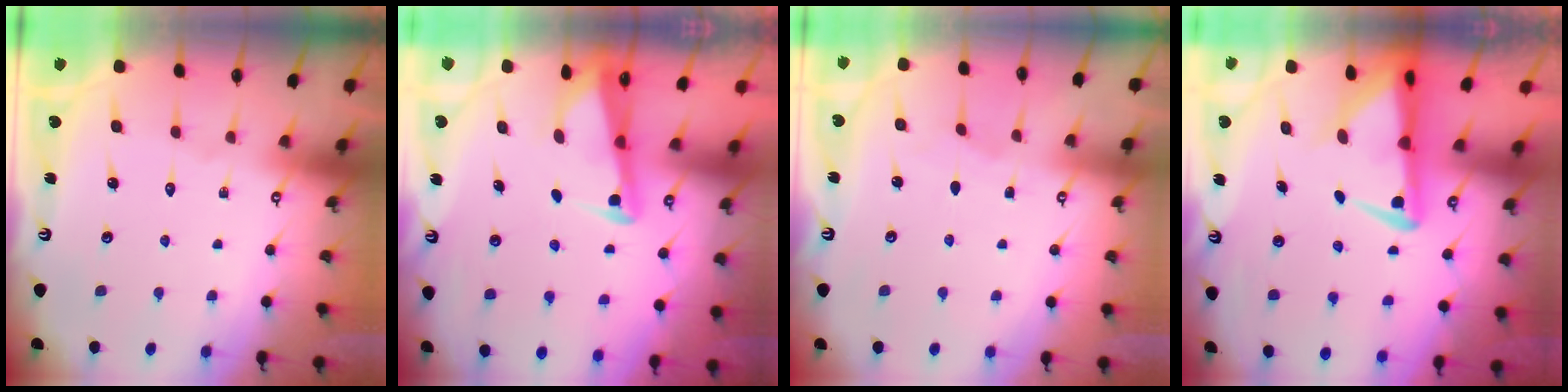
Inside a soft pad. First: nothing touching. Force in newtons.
{"total": 2.7, "press": 2.7, "slide": 0.2}
{"total": 2.2, "press": 2.1, "slide": 0.3}
{"total": 4.8, "press": 4.7, "slide": 0.9}